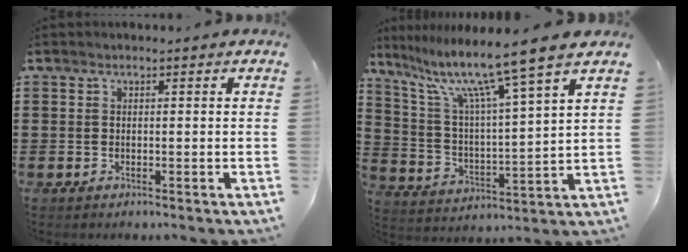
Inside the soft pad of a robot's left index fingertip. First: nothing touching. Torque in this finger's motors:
{"motor_torque": [1.25, -0.89, 0.53, 0.21]}